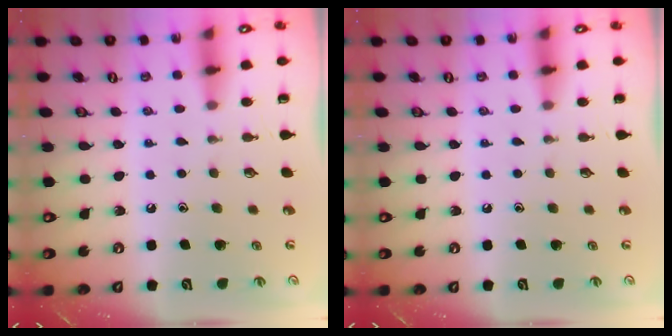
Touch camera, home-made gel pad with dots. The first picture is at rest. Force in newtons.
{"total": 0.0}